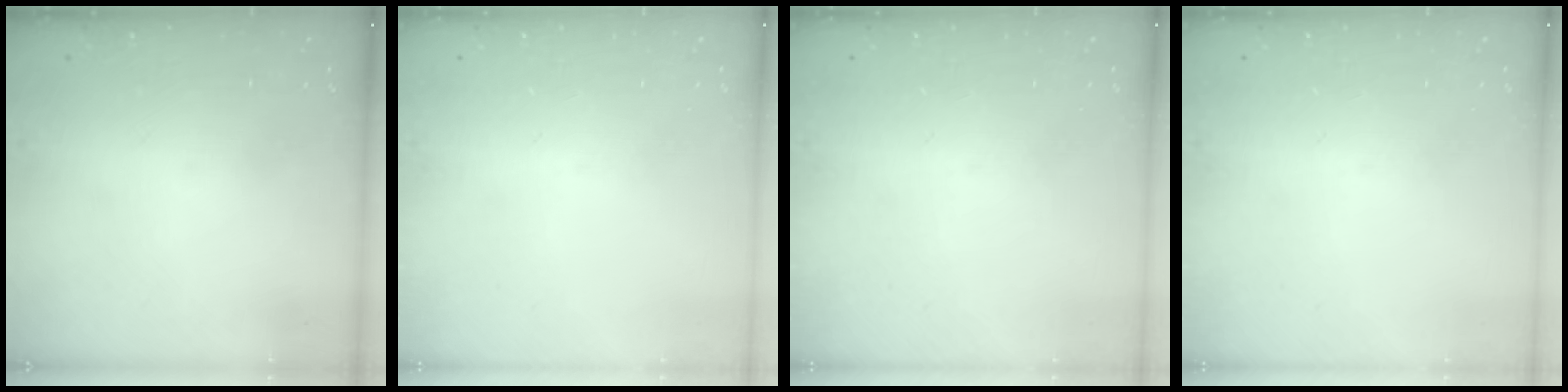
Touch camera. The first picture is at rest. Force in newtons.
{"total": 0.0}
{"total": 0.0}
{"total": 0.0}